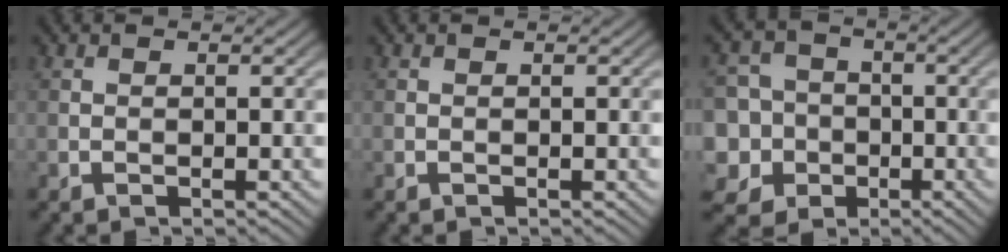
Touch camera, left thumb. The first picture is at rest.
{"total": 0.0}
{"total": 10.0, "force": [-2.2, 9.3, 3.1], "torque": [-0.112, -0.001, -0.072]}